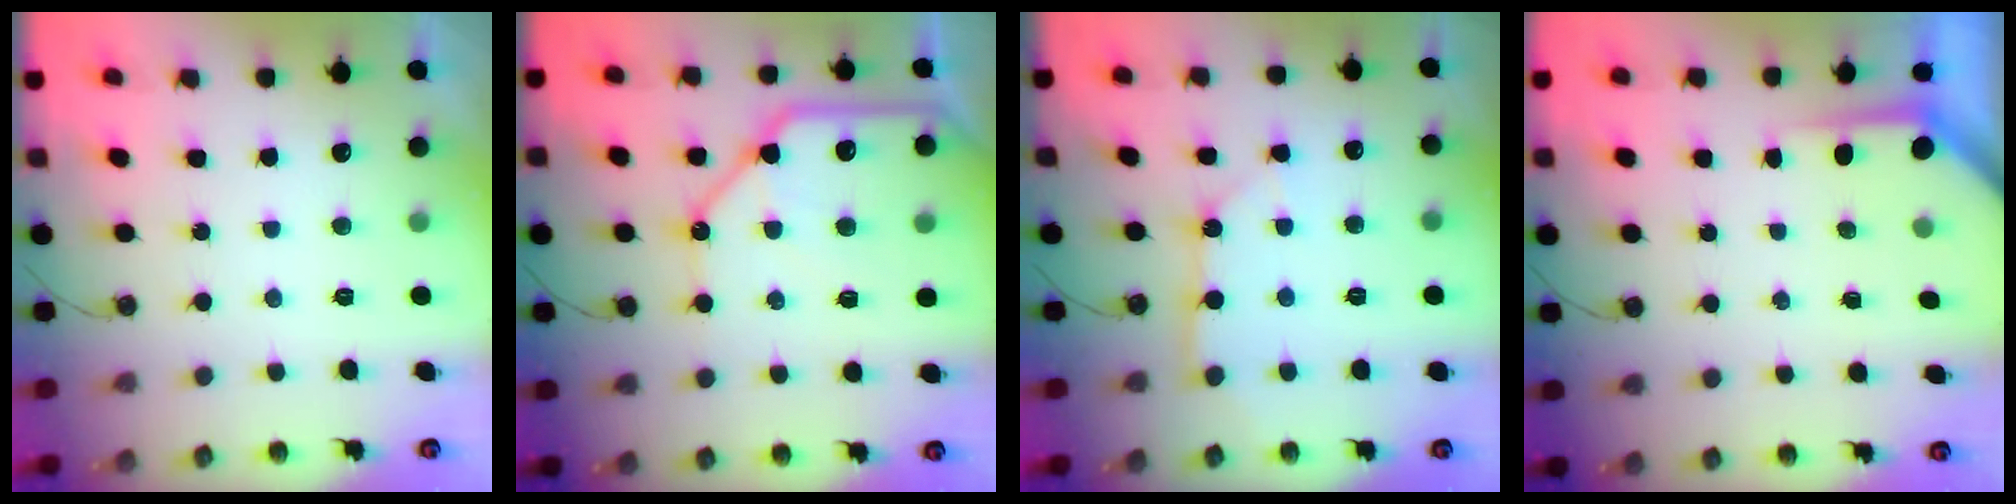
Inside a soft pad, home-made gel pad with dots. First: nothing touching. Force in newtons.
{"total": 17.0, "press": 16.9, "slide": 2.4}
{"total": 7.4, "press": 7.4, "slide": 0.7}
{"total": 3.5, "press": 3.5, "slide": 0.4}